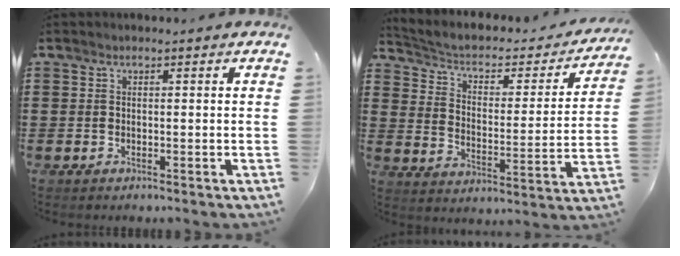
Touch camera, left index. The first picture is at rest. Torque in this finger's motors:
{"motor_torque": [1.02, -1.12, 0.31, 0.05]}